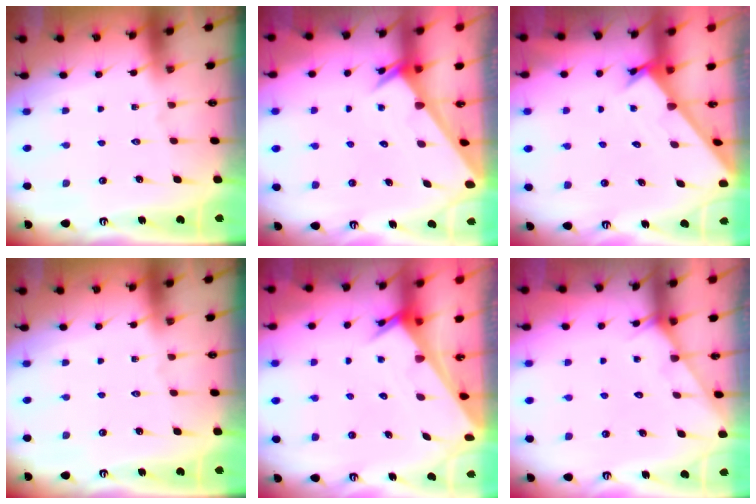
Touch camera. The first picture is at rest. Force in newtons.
{"total": 2.3, "press": 2.3, "slide": 0.1}
{"total": 1.6, "press": 1.6, "slide": 0.1}
{"total": 0.0}
{"total": 3.3, "press": 3.2, "slide": 0.2}
{"total": 4.4, "press": 4.4, "slide": 0.2}